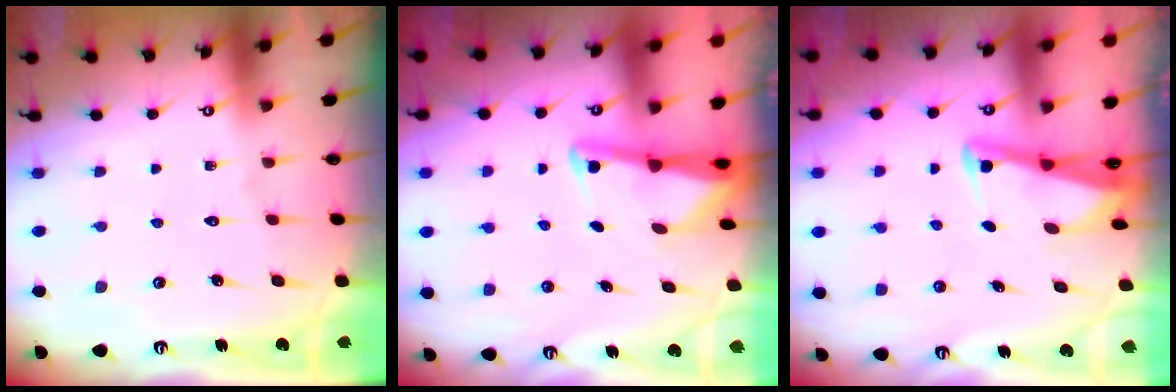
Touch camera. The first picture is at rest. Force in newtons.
{"total": 3.0, "press": 3.0, "slide": 0.4}
{"total": 2.5, "press": 2.5, "slide": 0.2}